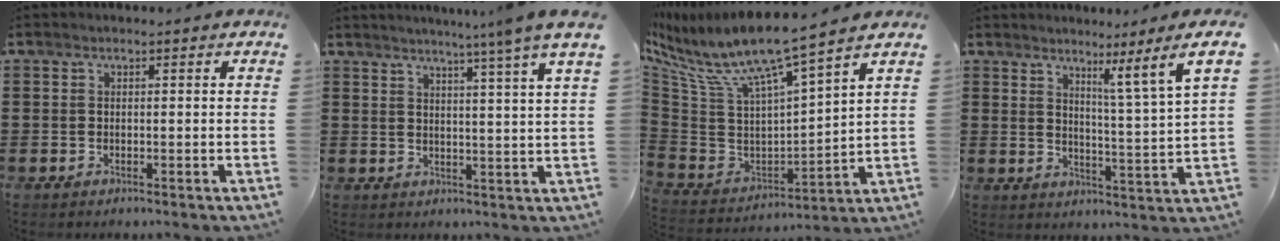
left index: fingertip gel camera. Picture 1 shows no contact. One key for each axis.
{"total": 5.0, "fx": 4.0, "fy": -1.8, "fz": 2.5, "tx": -0.062, "ty": -0.023, "tz": 0.062}
{"total": 9.2, "fx": 6.7, "fy": 0.8, "fz": 6.2, "tx": -0.152, "ty": -0.061, "tz": 0.106}
{"total": 5.2, "fx": 3.7, "fy": -2.5, "fz": 2.7, "tx": -0.040, "ty": -0.047, "tz": 0.046}